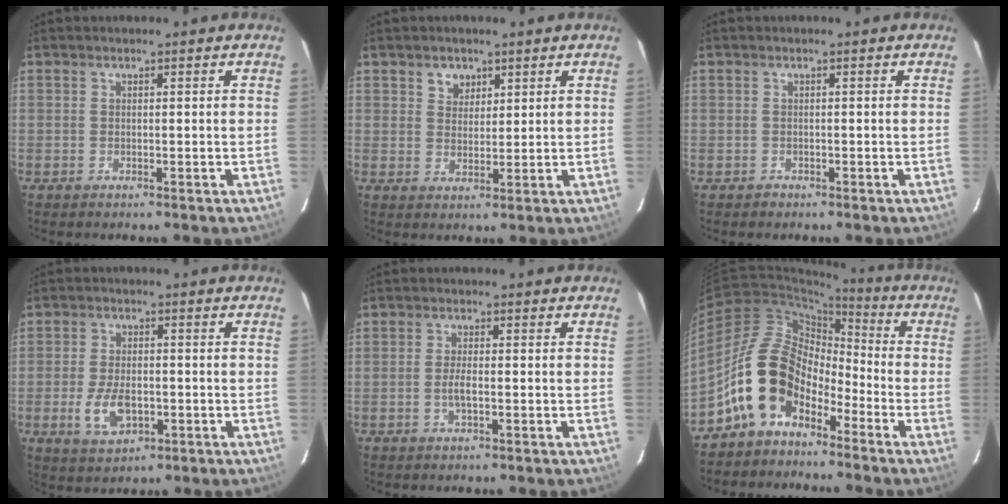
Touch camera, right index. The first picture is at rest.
{"total": 3.5, "force": [2.0, 2.7, 0.9], "torque": [-0.005, 0.008, 0.036]}
{"total": 0.9, "force": [-0.6, 0.7, -0.1], "torque": [0.003, 0.004, -0.009]}
{"total": 7.5, "force": [-2.3, 4.2, 5.7], "torque": [-0.122, -0.006, -0.034]}
{"total": 2.2, "force": [-0.7, 0.4, 2.1], "torque": [-0.043, 0.001, -0.013]}
{"total": 12.6, "force": [-7.0, 8.1, 6.6], "torque": [-0.118, 0.022, -0.131]}